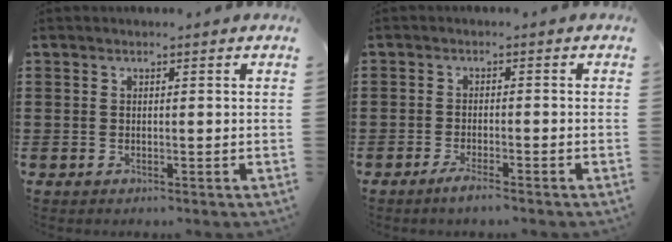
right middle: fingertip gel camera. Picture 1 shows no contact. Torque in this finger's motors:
{"motor_torque": [1.59, -0.07, 0.25, 0.17]}